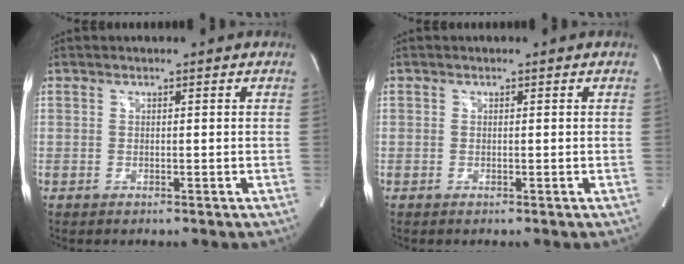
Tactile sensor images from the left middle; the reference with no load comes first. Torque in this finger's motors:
{"motor_torque": [-0.35, -0.20, 0.08, 0.01]}